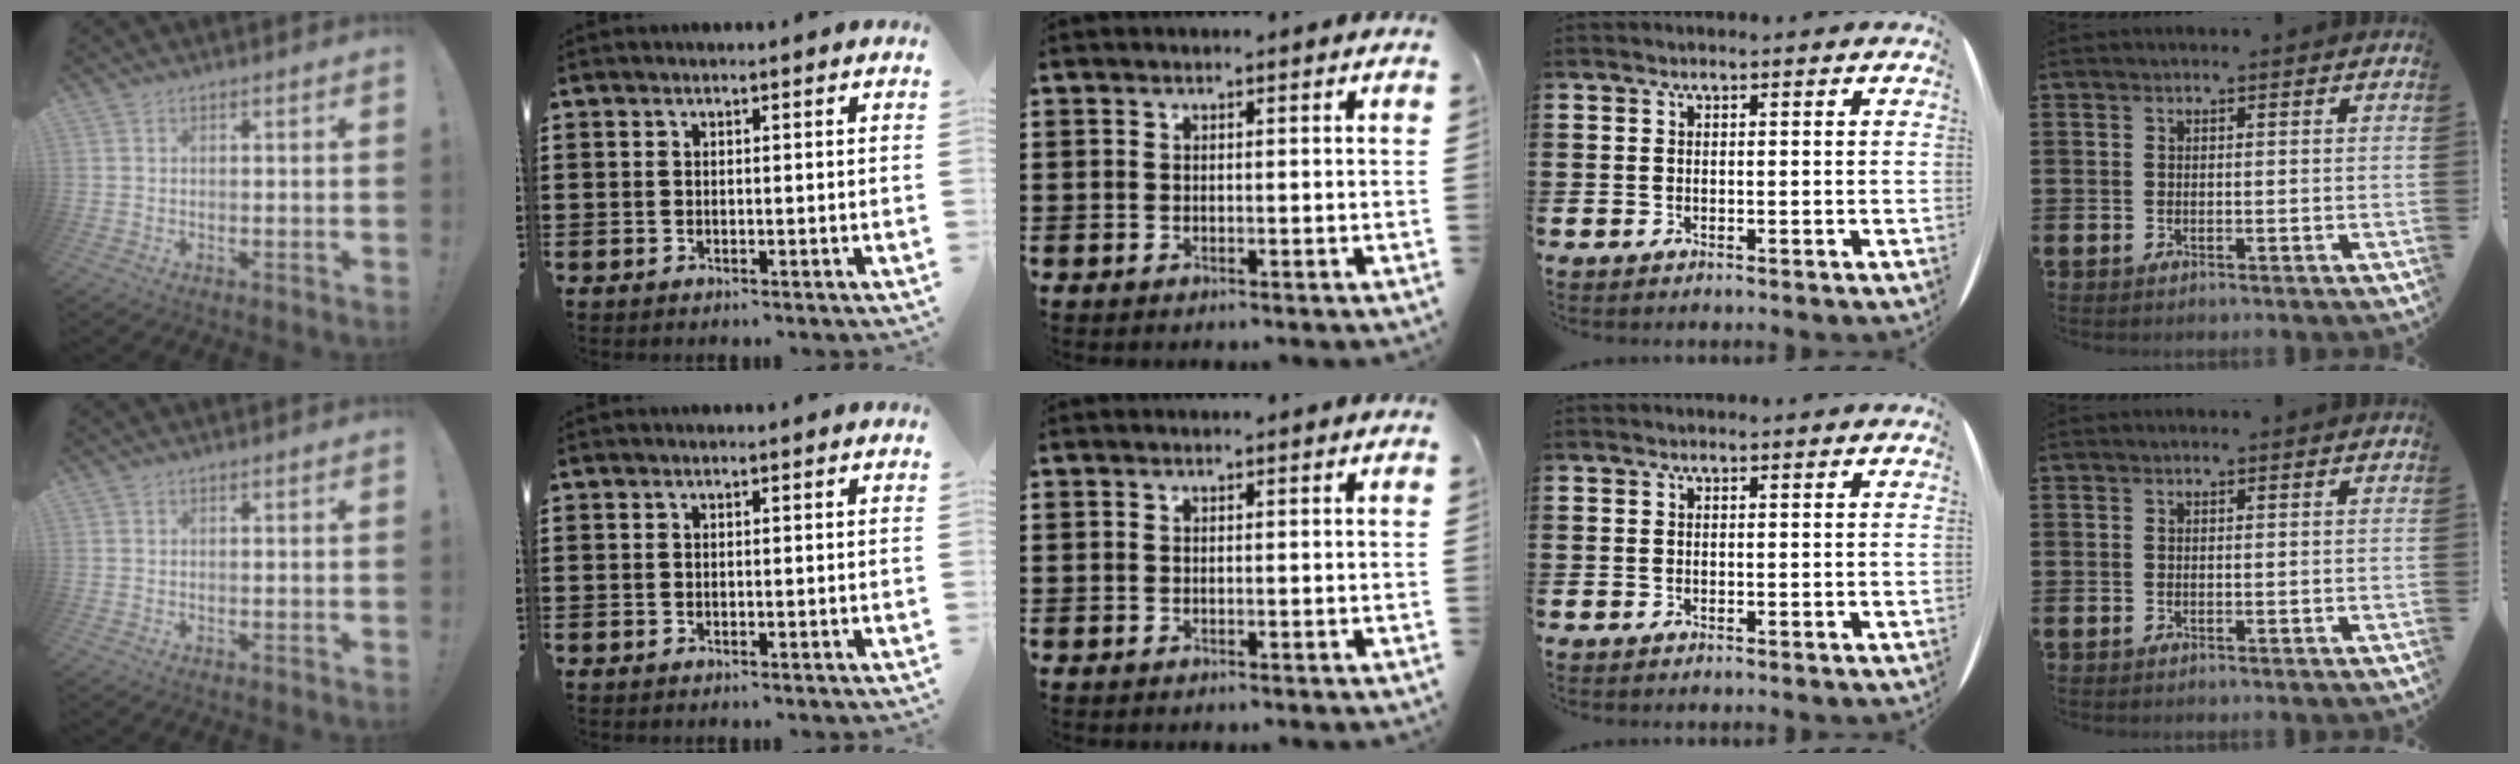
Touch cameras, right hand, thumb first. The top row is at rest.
{}